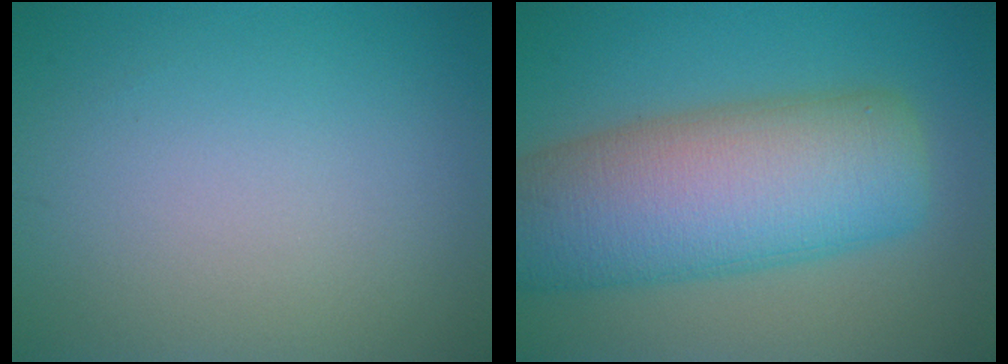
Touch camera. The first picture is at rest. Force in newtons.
{"total": 12.1, "press": 12.1, "slide": 0.4}